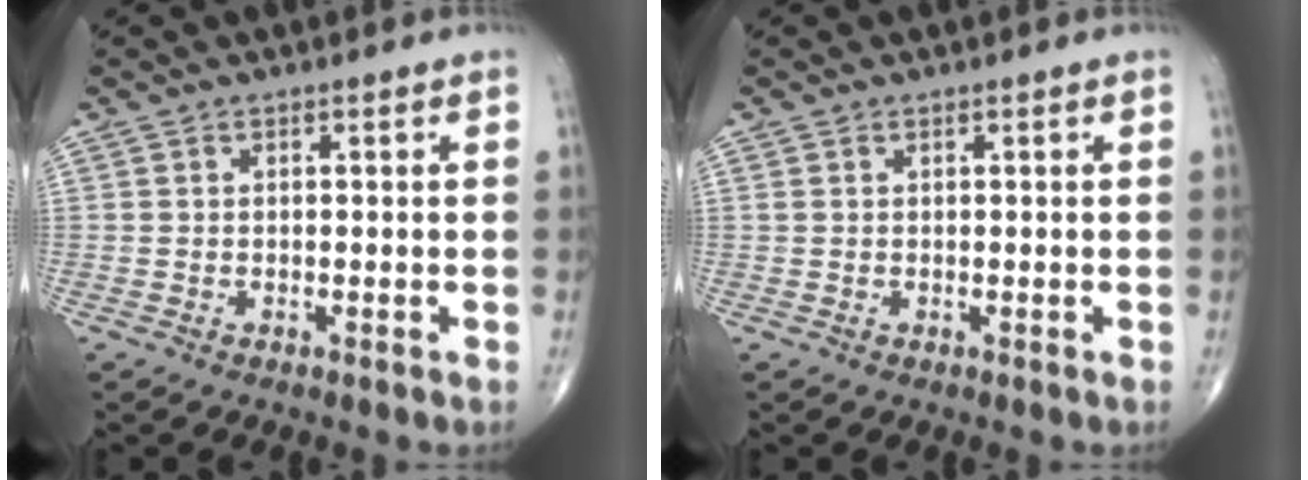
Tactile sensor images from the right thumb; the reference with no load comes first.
{"total": 0.5, "force": [0.3, 0.3, 0.3], "torque": [-0.007, 0.006, 0.009]}